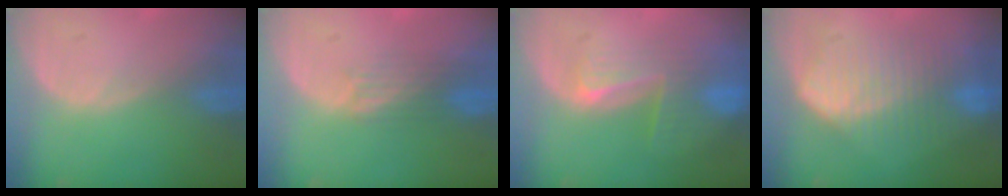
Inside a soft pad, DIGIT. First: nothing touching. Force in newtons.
{"total": 3.8, "press": 3.1, "slide": 2.2}
{"total": 8.0, "press": 7.1, "slide": 3.7}
{"total": 9.5, "press": 9.5, "slide": 0.7}